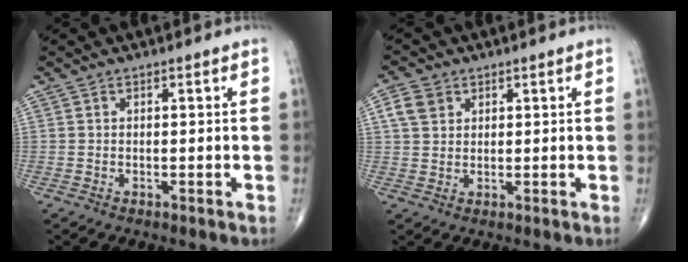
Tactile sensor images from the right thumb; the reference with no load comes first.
{"total": 4.5, "force": [1.8, 3.5, 2.1], "torque": [-0.030, 0.002, 0.036]}